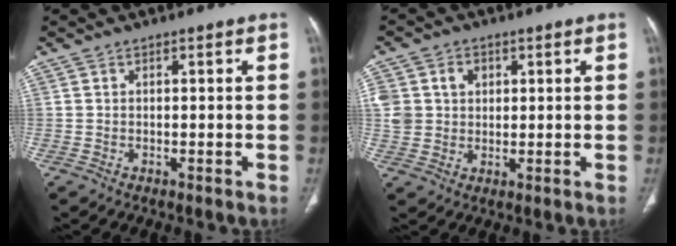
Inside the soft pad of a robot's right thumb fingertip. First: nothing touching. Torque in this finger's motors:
{"motor_torque": [0.88, 0.84, 0.23, 0.64, 0.00]}